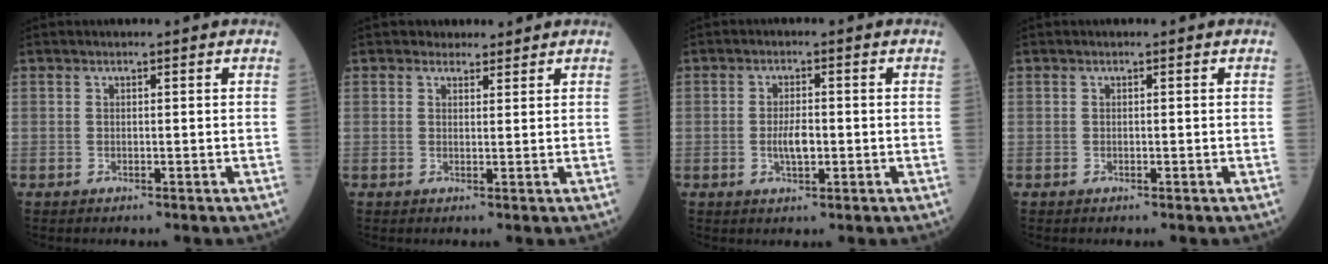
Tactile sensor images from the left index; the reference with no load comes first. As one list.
[{"total": 2.2, "force": [1.8, 1.2, 0.0], "torque": [0.002, 0.004, 0.025]}, {"total": 3.4, "force": [-0.6, 1.2, 3.1], "torque": [-0.062, 0.000, -0.010]}, {"total": 0.0}]